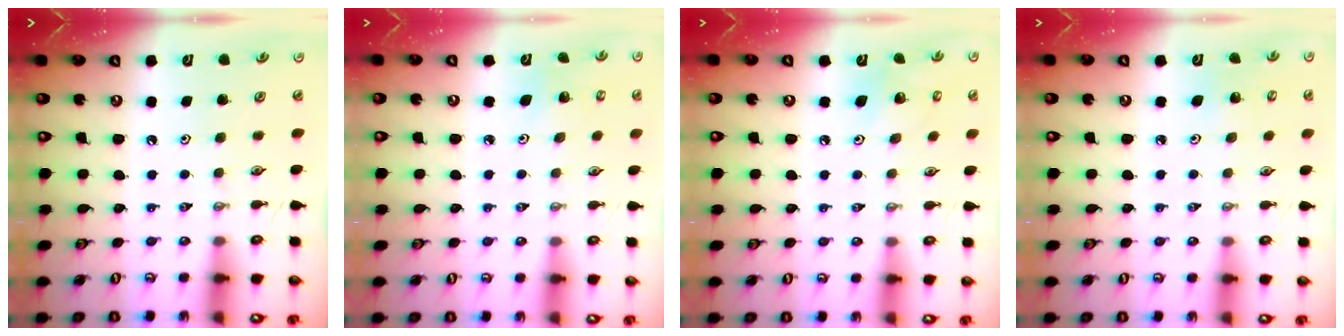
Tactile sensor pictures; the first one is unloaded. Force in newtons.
{"total": 3.7, "press": 3.6, "slide": 0.9}
{"total": 7.5, "press": 7.3, "slide": 1.9}
{"total": 3.3, "press": 3.2, "slide": 0.5}